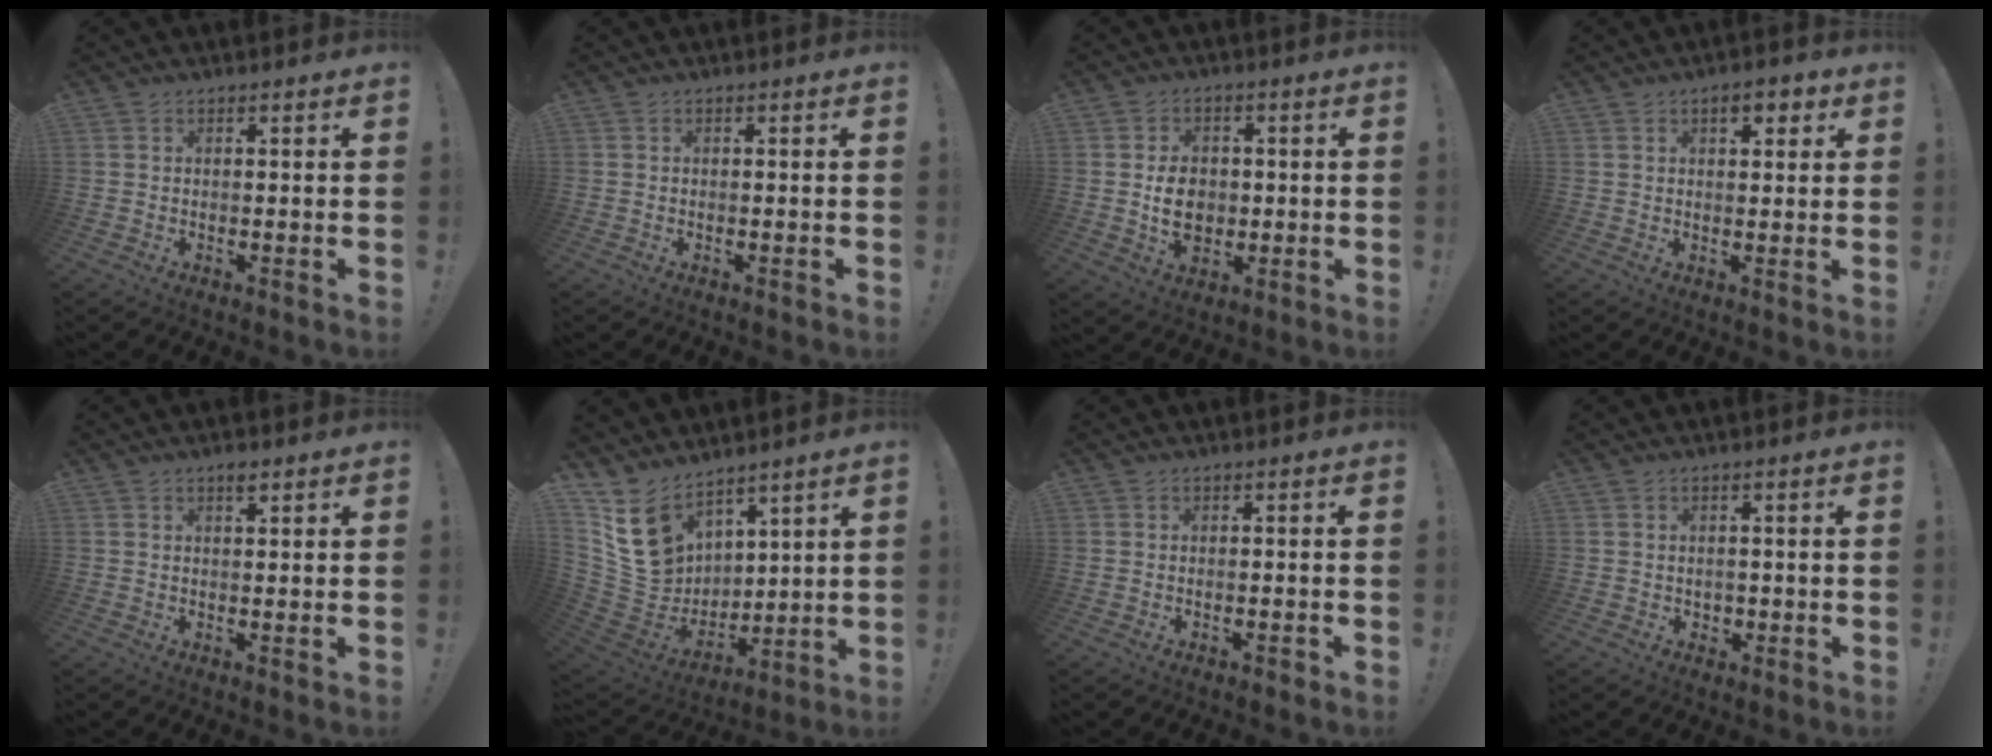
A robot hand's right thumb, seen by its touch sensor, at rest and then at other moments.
{"total": 0.0}
{"total": 9.1, "force": [-0.5, 7.1, 5.6], "torque": [-0.069, 0.003, -0.008]}
{"total": 4.8, "force": [2.4, 2.4, 3.4], "torque": [-0.032, -0.006, 0.034]}
{"total": 1.9, "force": [1.3, 0.3, 1.3], "torque": [-0.007, -0.008, 0.019]}
{"total": 16.7, "force": [10.4, 11.2, 6.7], "torque": [-0.126, -0.063, 0.206]}
{"total": 0.6, "force": [-0.5, 0.1, 0.3], "torque": [-0.007, 0.003, -0.008]}
{"total": 1.7, "force": [0.4, 1.7, 0.3], "torque": [0.000, -0.003, 0.007]}